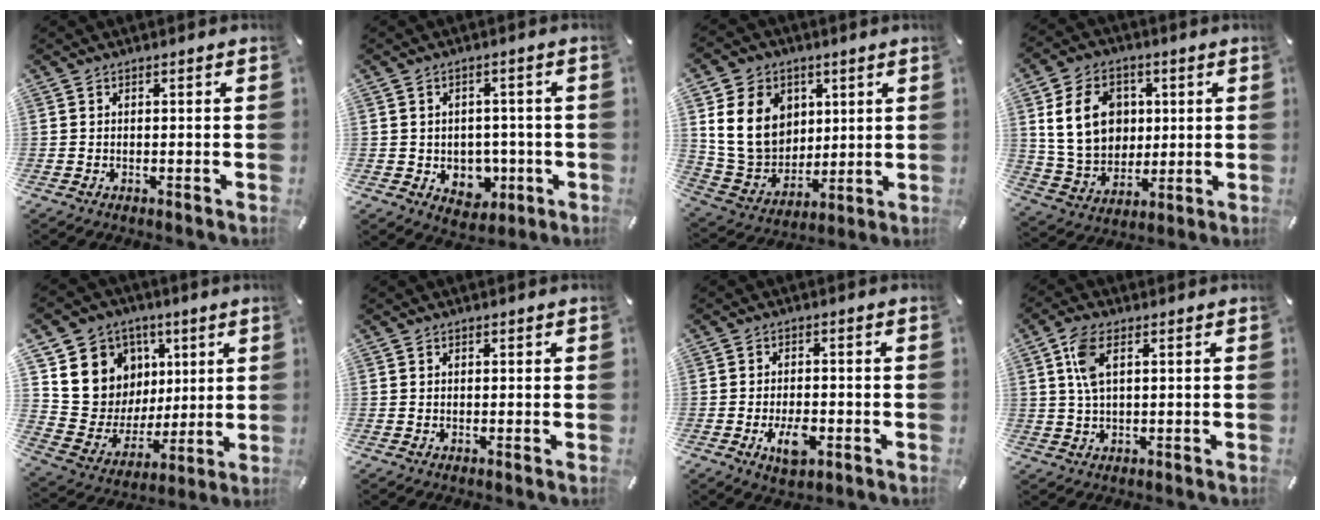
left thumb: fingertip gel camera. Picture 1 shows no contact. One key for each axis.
{"total": 6.5, "fx": -0.6, "fy": 6.0, "fz": 2.4, "tx": -0.019, "ty": 0.002, "tz": -0.003}
{"total": 16.2, "fx": 4.2, "fy": 13.6, "fz": 7.8, "tx": -0.168, "ty": -0.008, "tz": 0.083}
{"total": 14.8, "fx": 2.9, "fy": 12.1, "fz": 8.0, "tx": -0.146, "ty": 0.007, "tz": 0.055}
{"total": 12.3, "fx": 4.3, "fy": 11.5, "fz": 0.8, "tx": -0.006, "ty": -0.052, "tz": 0.097}
{"total": 0.6, "fx": 0.2, "fy": 0.6, "fz": 0.0, "tx": 0.000, "ty": 0.004, "tz": 0.004}
{"total": 6.0, "fx": -2.2, "fy": 3.2, "fz": 4.5, "tx": -0.083, "ty": 0.003, "tz": -0.039}
{"total": 6.4, "fx": 1.9, "fy": 2.9, "fz": 5.4, "tx": -0.128, "ty": 0.004, "tz": 0.029}